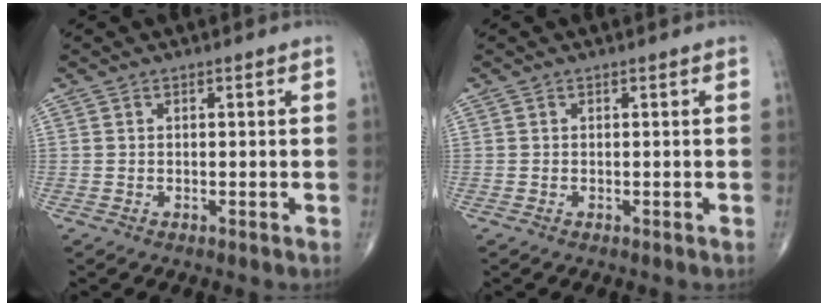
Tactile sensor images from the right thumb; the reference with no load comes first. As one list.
[{"total": 0.0}]